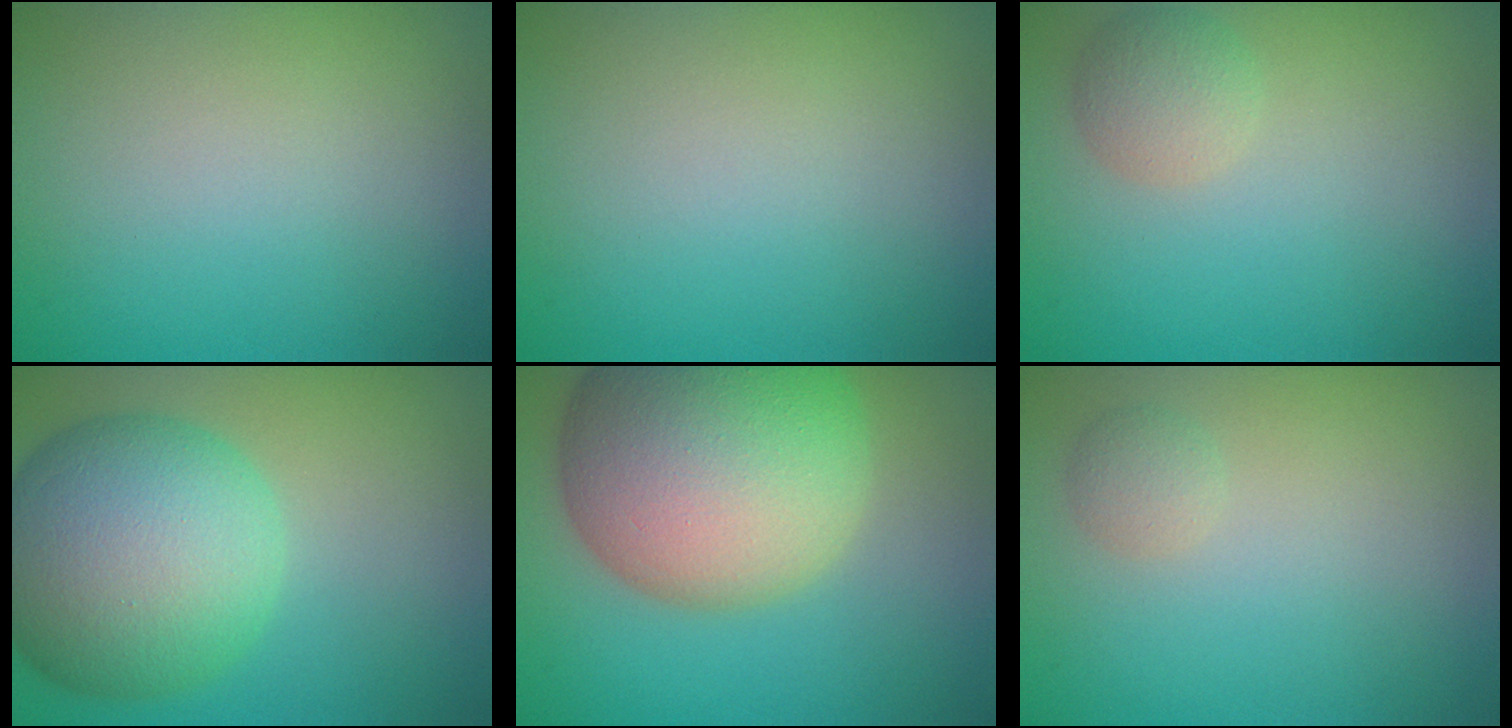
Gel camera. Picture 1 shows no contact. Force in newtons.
{"total": 0.0}
{"total": 2.0, "press": 2.0, "slide": 0.1}
{"total": 11.3, "press": 11.3, "slide": 0.3}
{"total": 14.8, "press": 14.8, "slide": 0.9}
{"total": 1.1, "press": 1.1, "slide": 0.0}